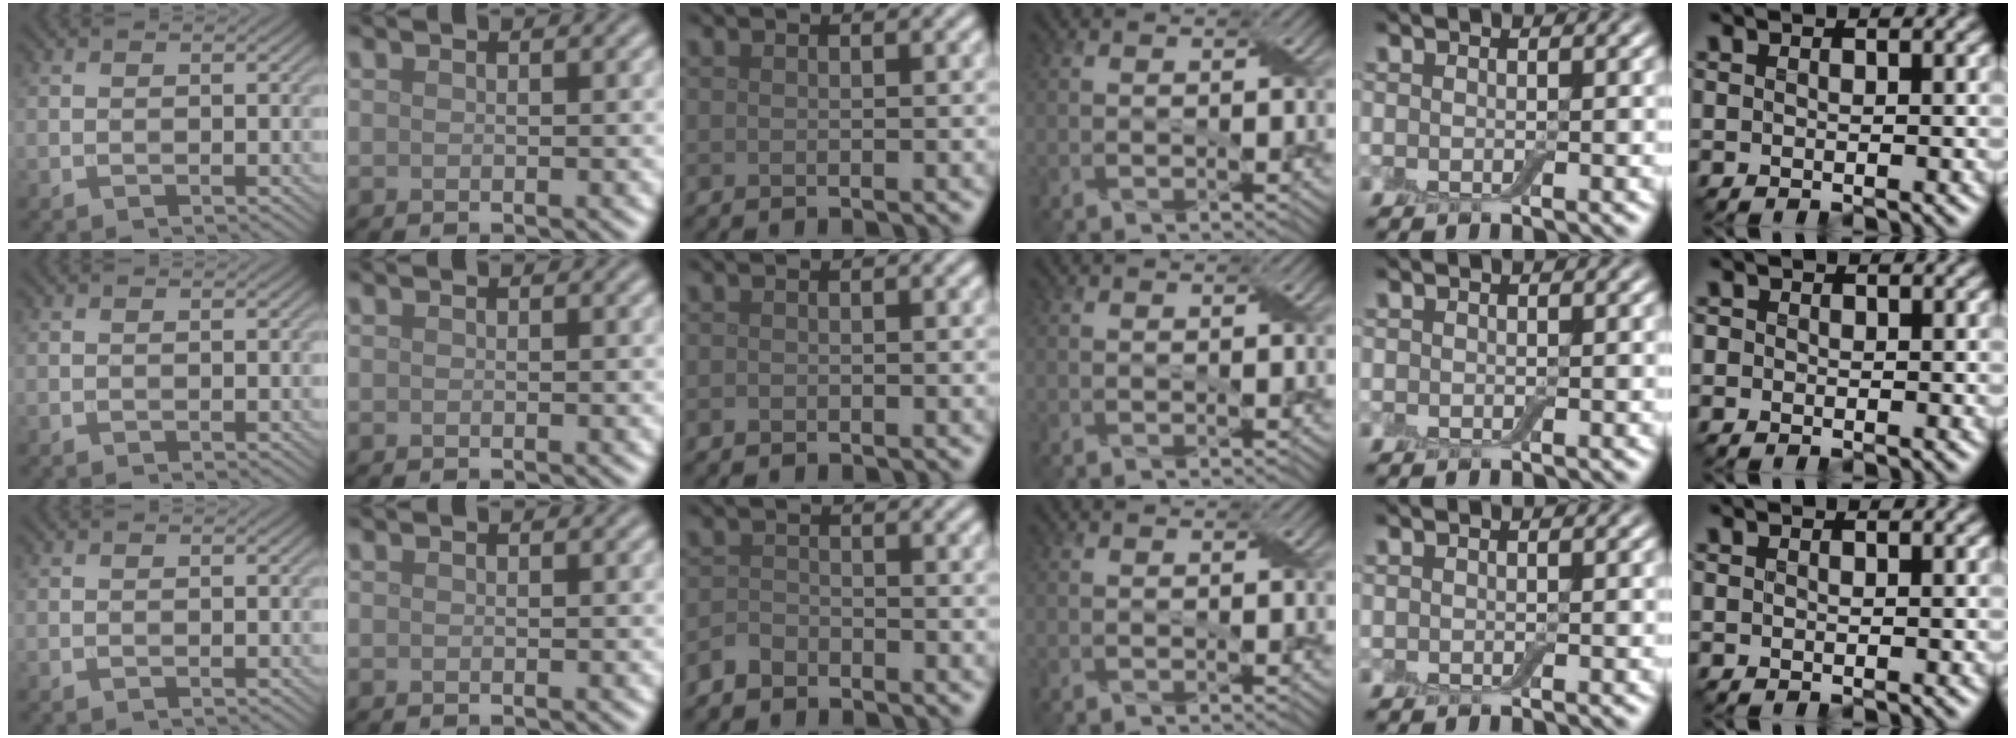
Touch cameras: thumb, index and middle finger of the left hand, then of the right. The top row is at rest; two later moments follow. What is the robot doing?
{"motion": "fold", "object": "aluminum foil"}